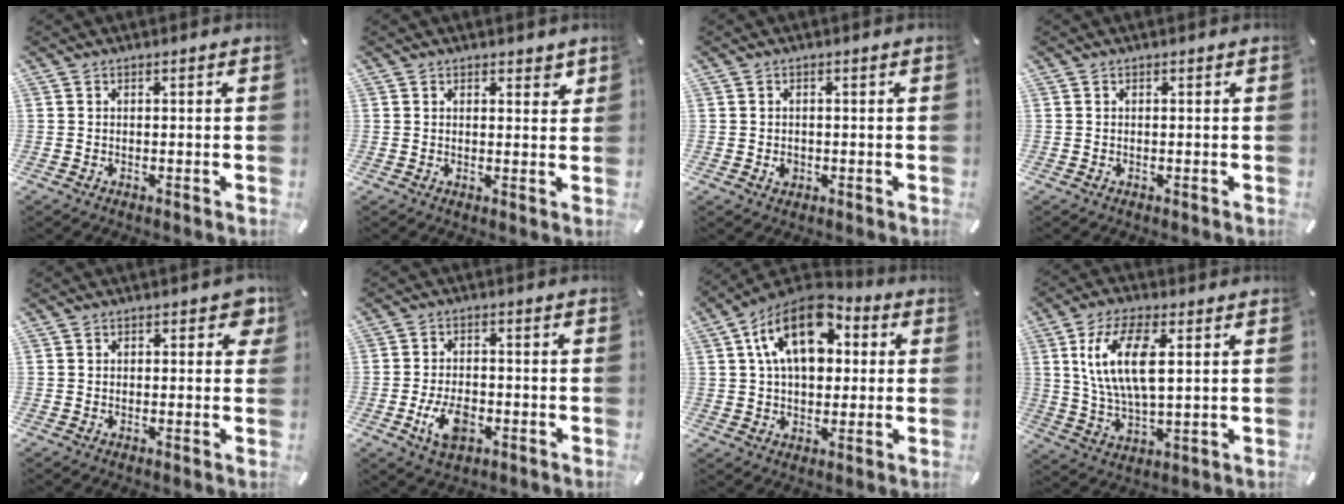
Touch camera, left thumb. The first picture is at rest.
{"total": 2.1, "force": [1.4, 1.3, 0.8], "torque": [-0.003, -0.003, 0.021]}
{"total": 2.6, "force": [-0.5, 2.3, 1.2], "torque": [-0.013, 0.001, -0.011]}
{"total": 0.0}
{"total": 4.0, "force": [1.6, 2.5, 2.8], "torque": [-0.025, 0.000, 0.020]}
{"total": 7.9, "force": [-2.7, 4.8, 5.7], "torque": [-0.113, 0.005, -0.049]}
{"total": 16.9, "force": [5.8, 10.9, 11.6], "torque": [-0.213, -0.016, 0.104]}
{"total": 13.8, "force": [4.4, 6.2, 11.5], "torque": [-0.251, -0.001, 0.072]}